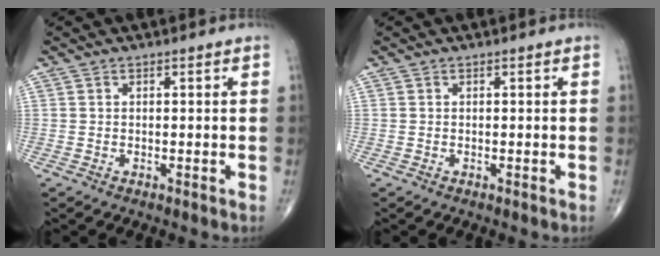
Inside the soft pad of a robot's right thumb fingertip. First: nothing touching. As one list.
[{"total": 0.0}]